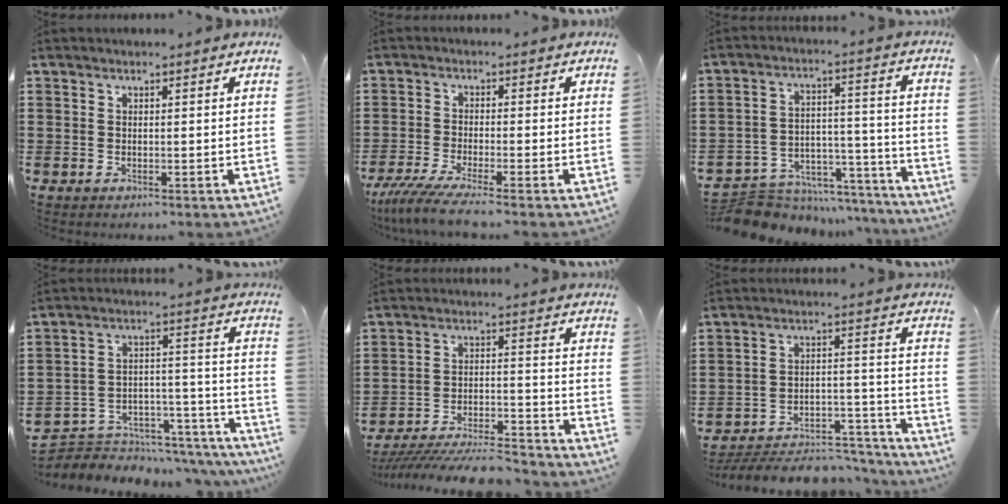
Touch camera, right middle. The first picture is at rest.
{"total": 4.5, "force": [-3.7, -0.4, 2.6], "torque": [-0.073, -0.028, -0.076]}
{"total": 7.0, "force": [-6.4, 2.5, 1.1], "torque": [-0.020, 0.021, -0.123]}
{"total": 4.6, "force": [-4.1, 2.1, 0.4], "torque": [-0.014, 0.002, -0.080]}
{"total": 7.9, "force": [-7.4, 0.7, 2.4], "torque": [-0.041, 0.007, -0.143]}
{"total": 5.8, "force": [-5.5, 1.3, 1.6], "torque": [-0.023, 0.014, -0.106]}